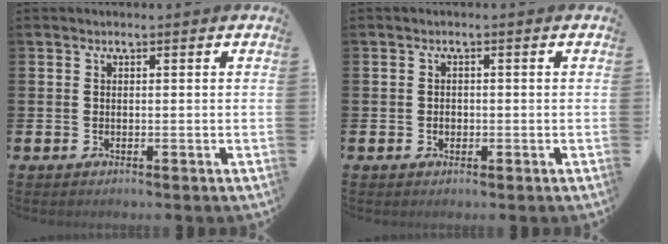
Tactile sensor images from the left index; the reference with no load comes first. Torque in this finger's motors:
{"motor_torque": [0.03, 0.02, 0.00, 0.01]}